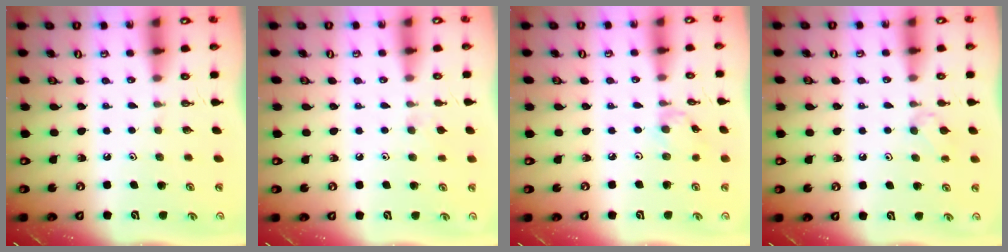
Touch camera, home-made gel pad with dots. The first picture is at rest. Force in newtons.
{"total": 3.3, "press": 3.2, "slide": 0.7}
{"total": 2.1, "press": 2.1, "slide": 0.4}
{"total": 2.7, "press": 2.6, "slide": 0.6}